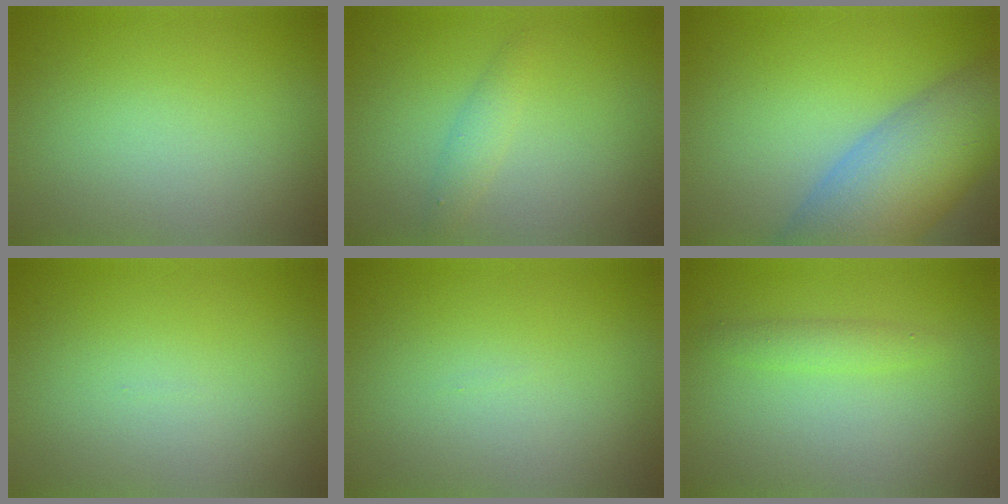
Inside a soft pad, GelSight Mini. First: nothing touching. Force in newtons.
{"total": 1.4, "press": 1.4, "slide": 0.0}
{"total": 10.0, "press": 9.9, "slide": 0.6}
{"total": 0.0}
{"total": 0.0}
{"total": 1.5, "press": 1.4, "slide": 0.1}